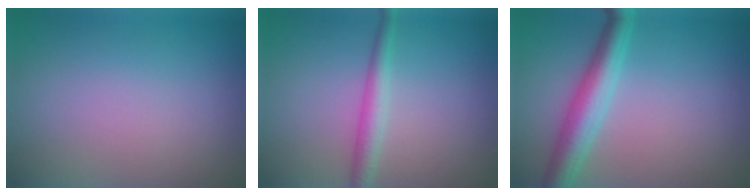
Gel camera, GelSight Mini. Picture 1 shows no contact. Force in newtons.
{"total": 2.5, "press": 2.5, "slide": 0.1}
{"total": 4.7, "press": 4.7, "slide": 0.1}